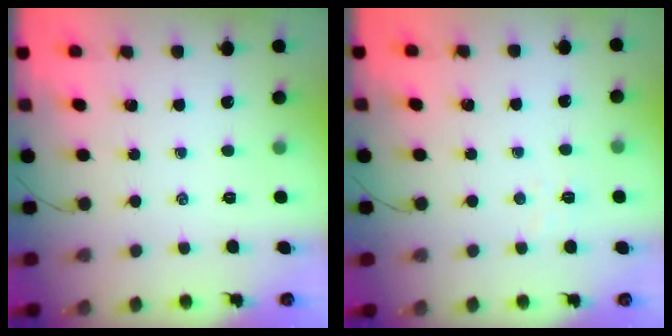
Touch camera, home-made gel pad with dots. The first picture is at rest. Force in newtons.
{"total": 2.5, "press": 2.4, "slide": 0.8}